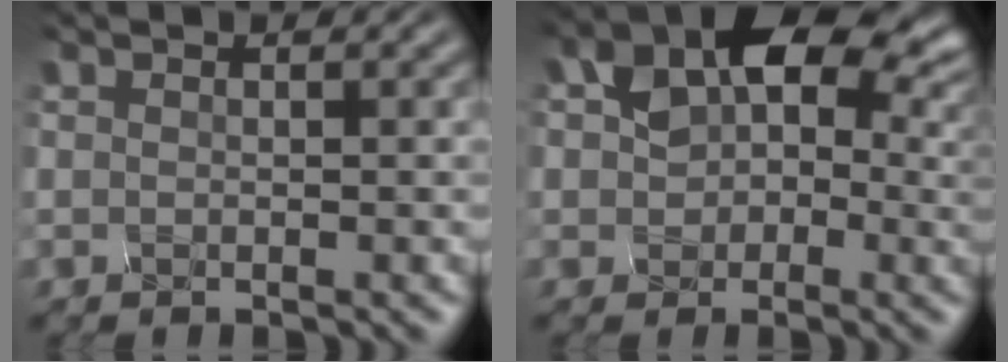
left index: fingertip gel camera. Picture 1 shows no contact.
{"total": 6.6, "force": [0.8, 4.8, 4.5], "torque": [-0.078, 0.012, 0.028]}